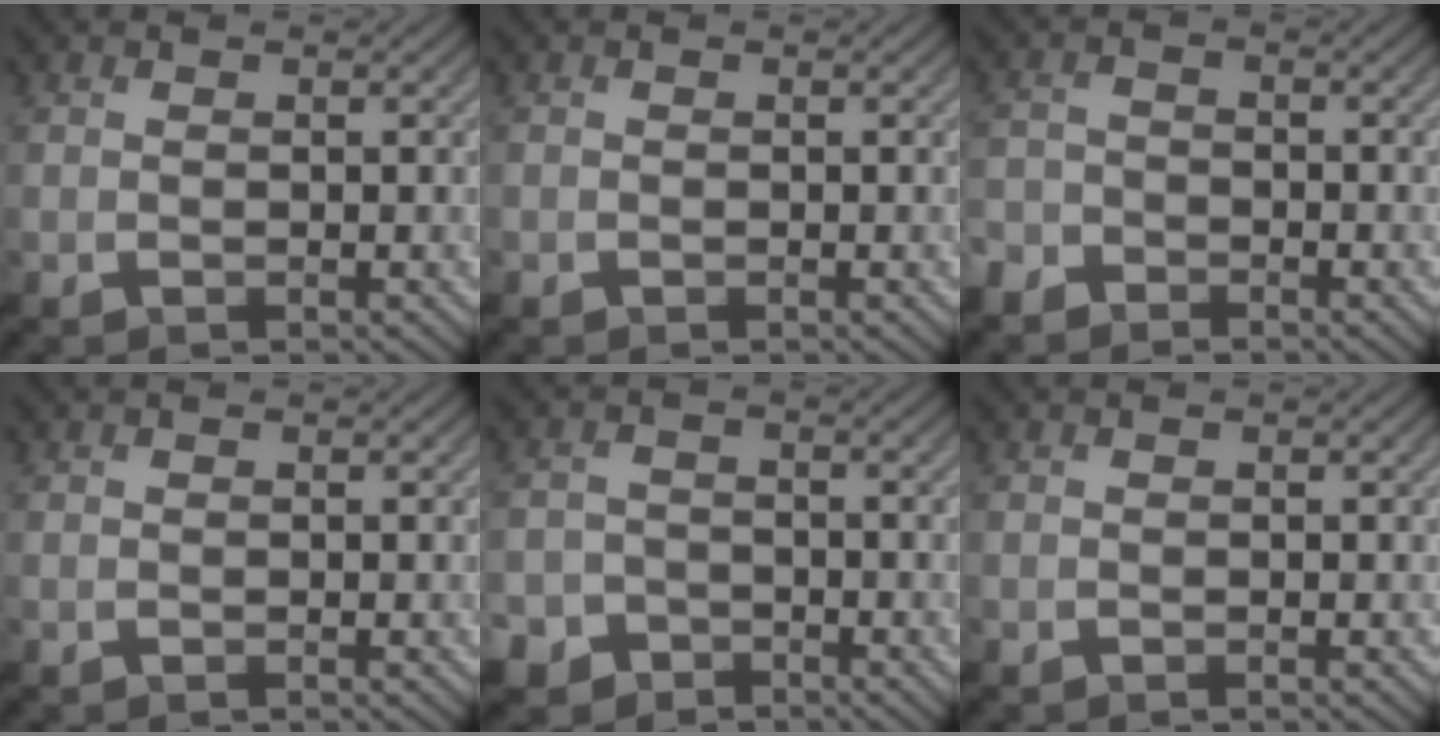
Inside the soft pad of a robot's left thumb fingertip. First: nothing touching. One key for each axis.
{"total": 0.0}
{"total": 3.0, "fx": -2.5, "fy": 1.6, "fz": 0.5, "tx": -0.010, "ty": -0.004, "tz": -0.066}
{"total": 0.0}
{"total": 4.8, "fx": -3.3, "fy": 3.4, "fz": 0.9, "tx": -0.011, "ty": -0.005, "tz": -0.064}
{"total": 0.0}